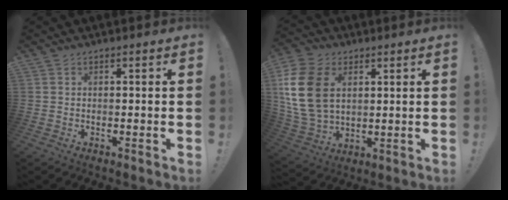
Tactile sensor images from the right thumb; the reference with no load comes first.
{"total": 17.9, "force": [4.4, 12.7, 11.7], "torque": [-0.249, -0.010, 0.083]}